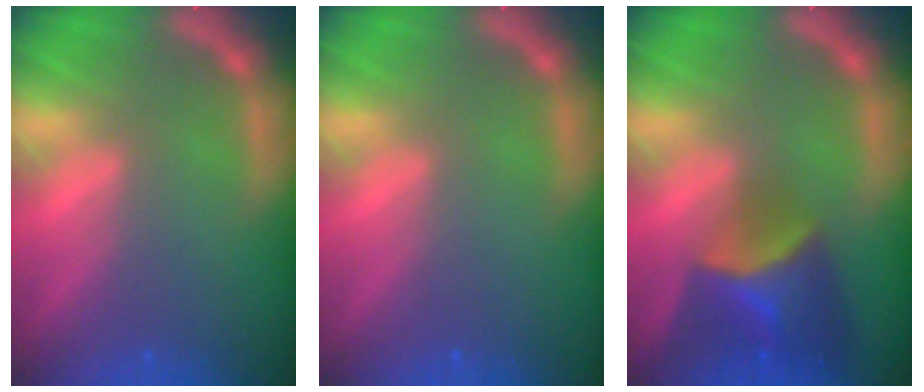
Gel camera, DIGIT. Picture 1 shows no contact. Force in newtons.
{"total": 0.0}
{"total": 6.9}